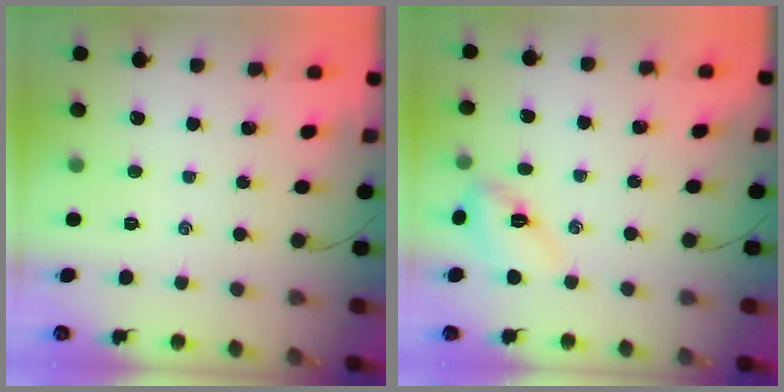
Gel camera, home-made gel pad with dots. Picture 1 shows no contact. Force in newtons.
{"total": 7.1, "press": 7.1, "slide": 0.1}